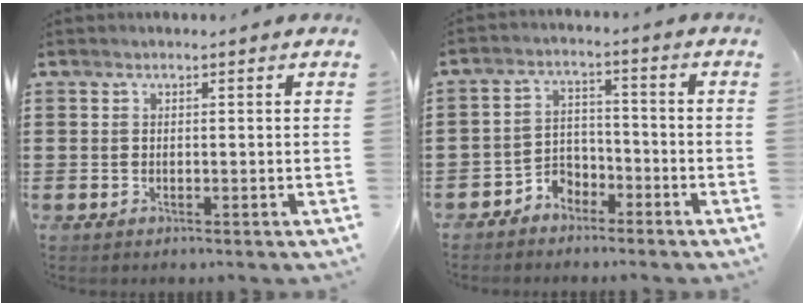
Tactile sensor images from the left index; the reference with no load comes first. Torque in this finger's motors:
{"motor_torque": [0.51, 0.51, 0.07, 0.01]}